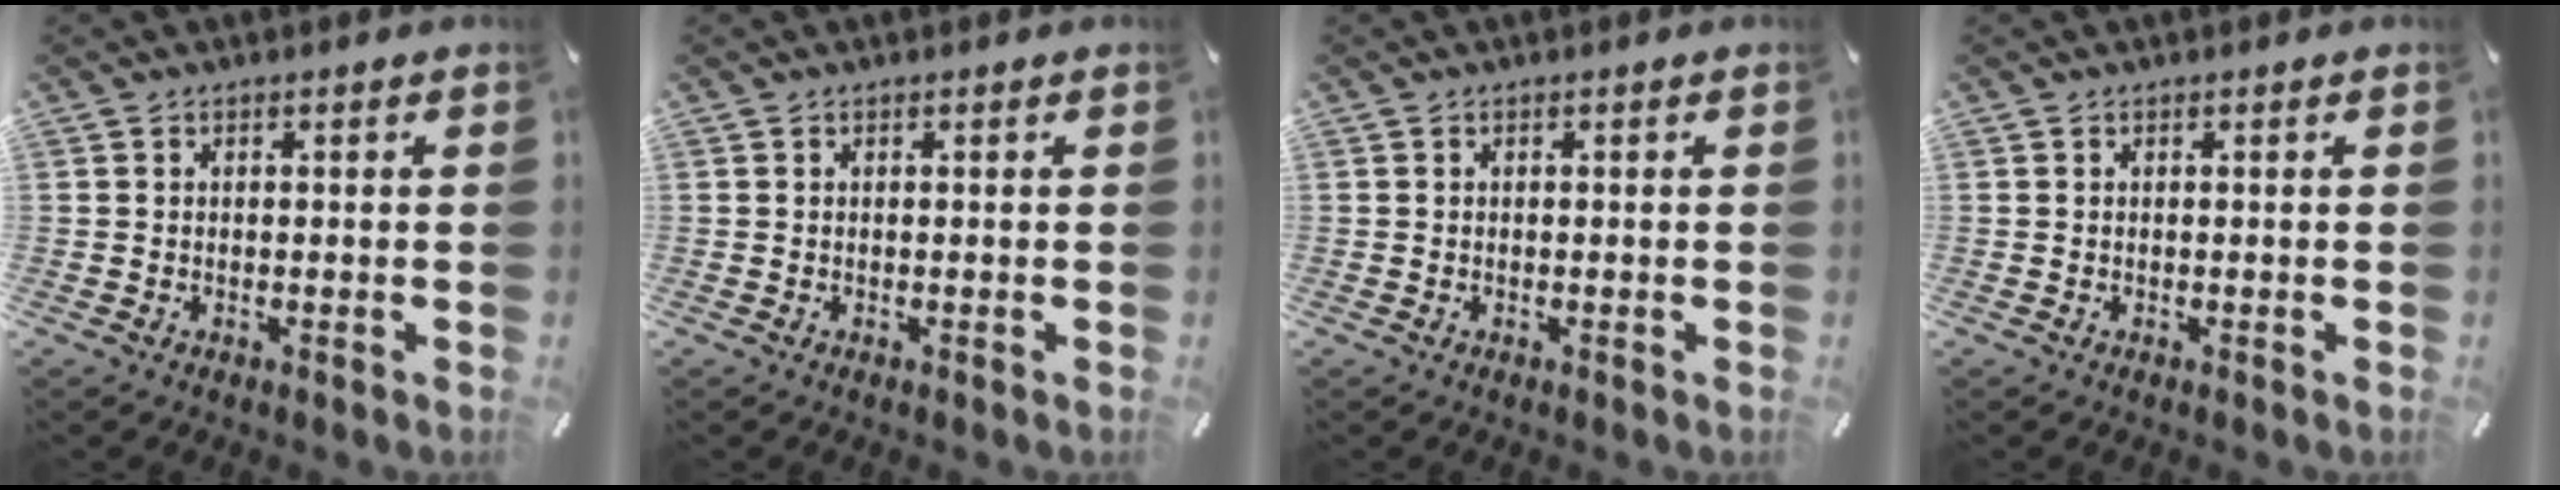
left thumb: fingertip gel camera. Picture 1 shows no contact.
{"total": 0.0}
{"total": 0.0}
{"total": 0.0}